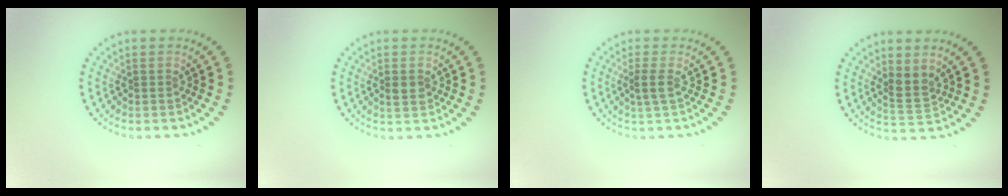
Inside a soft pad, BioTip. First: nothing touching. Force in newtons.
{"total": 1.4, "press": 1.4, "slide": 0.2}
{"total": 1.5, "press": 1.2, "slide": 0.9}
{"total": 2.2, "press": 1.8, "slide": 1.3}